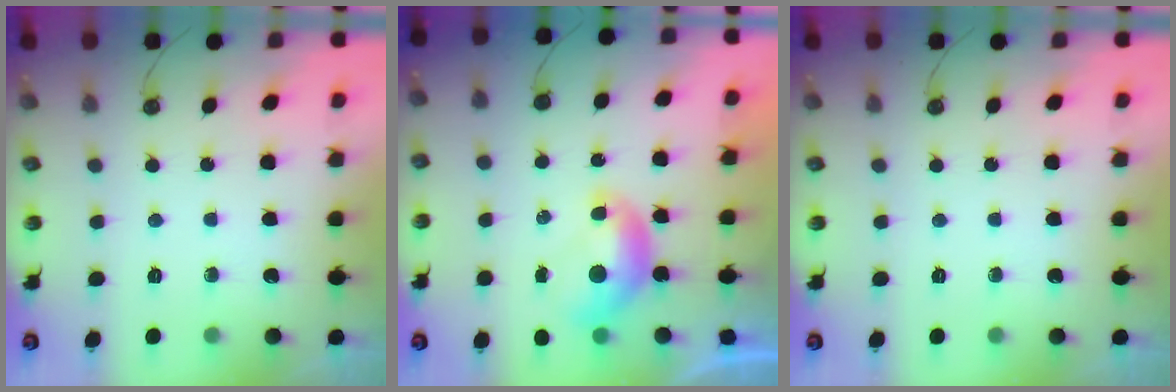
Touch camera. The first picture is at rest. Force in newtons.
{"total": 0.0}
{"total": 0.0}